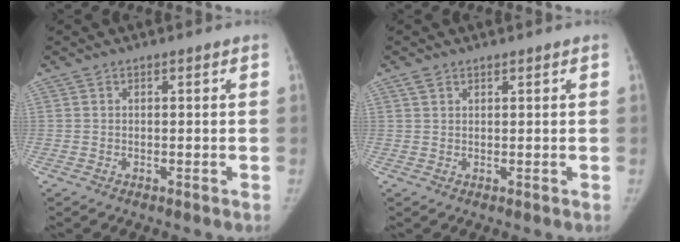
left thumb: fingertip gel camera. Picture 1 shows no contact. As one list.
[{"total": 1.5, "force": [1.1, 0.8, 0.6], "torque": [-0.013, 0.004, 0.021]}]